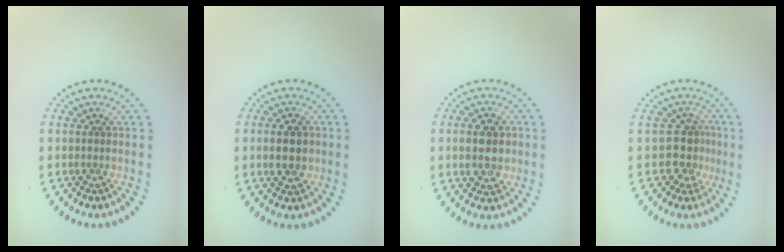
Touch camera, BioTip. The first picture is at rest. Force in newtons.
{"total": 3.7, "press": 3.7, "slide": 0.2}
{"total": 4.3, "press": 4.3, "slide": 0.3}
{"total": 2.9, "press": 2.1, "slide": 1.9}